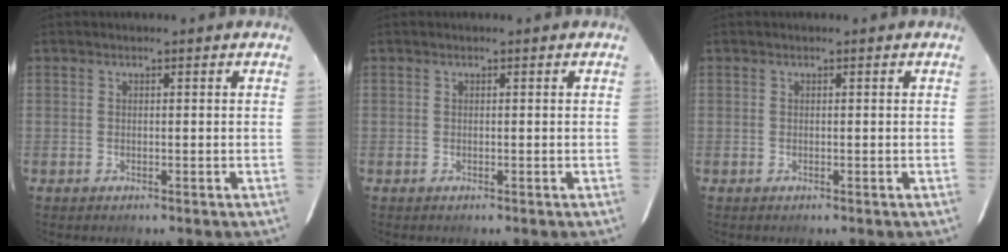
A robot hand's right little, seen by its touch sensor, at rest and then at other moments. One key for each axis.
{"total": 0.0}
{"total": 0.0}